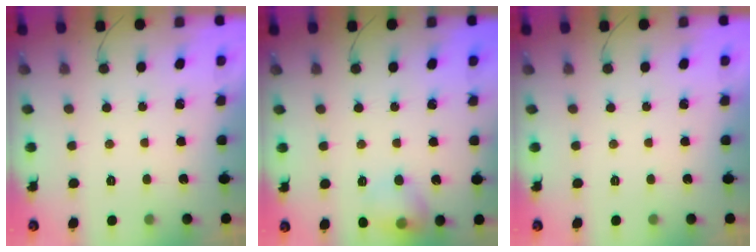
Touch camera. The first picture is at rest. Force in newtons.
{"total": 10.9, "press": 10.8, "slide": 1.4}
{"total": 0.0}